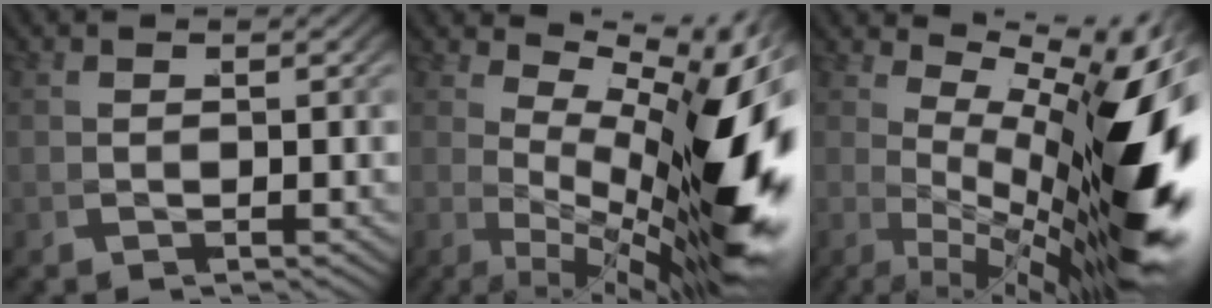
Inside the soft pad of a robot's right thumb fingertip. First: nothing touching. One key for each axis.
{"total": 14.1, "fx": -0.5, "fy": 6.9, "fz": 12.3, "tx": -0.187, "ty": -0.045, "tz": 0.015}
{"total": 15.9, "fx": -0.9, "fy": 7.8, "fz": 13.9, "tx": -0.203, "ty": -0.047, "tz": 0.011}